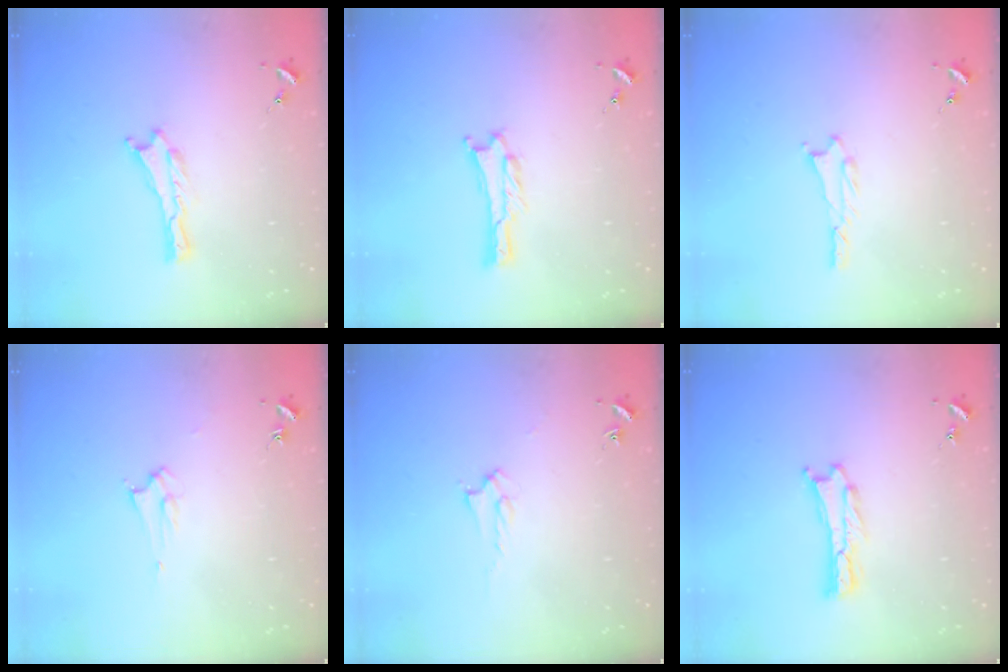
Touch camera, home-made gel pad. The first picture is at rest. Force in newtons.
{"total": 0.9, "press": 0.9, "slide": 0.1}
{"total": 1.0, "press": 1.0, "slide": 0.1}
{"total": 2.1, "press": 2.1, "slide": 0.2}
{"total": 2.0, "press": 2.0, "slide": 0.2}
{"total": 0.6, "press": 0.5, "slide": 0.2}